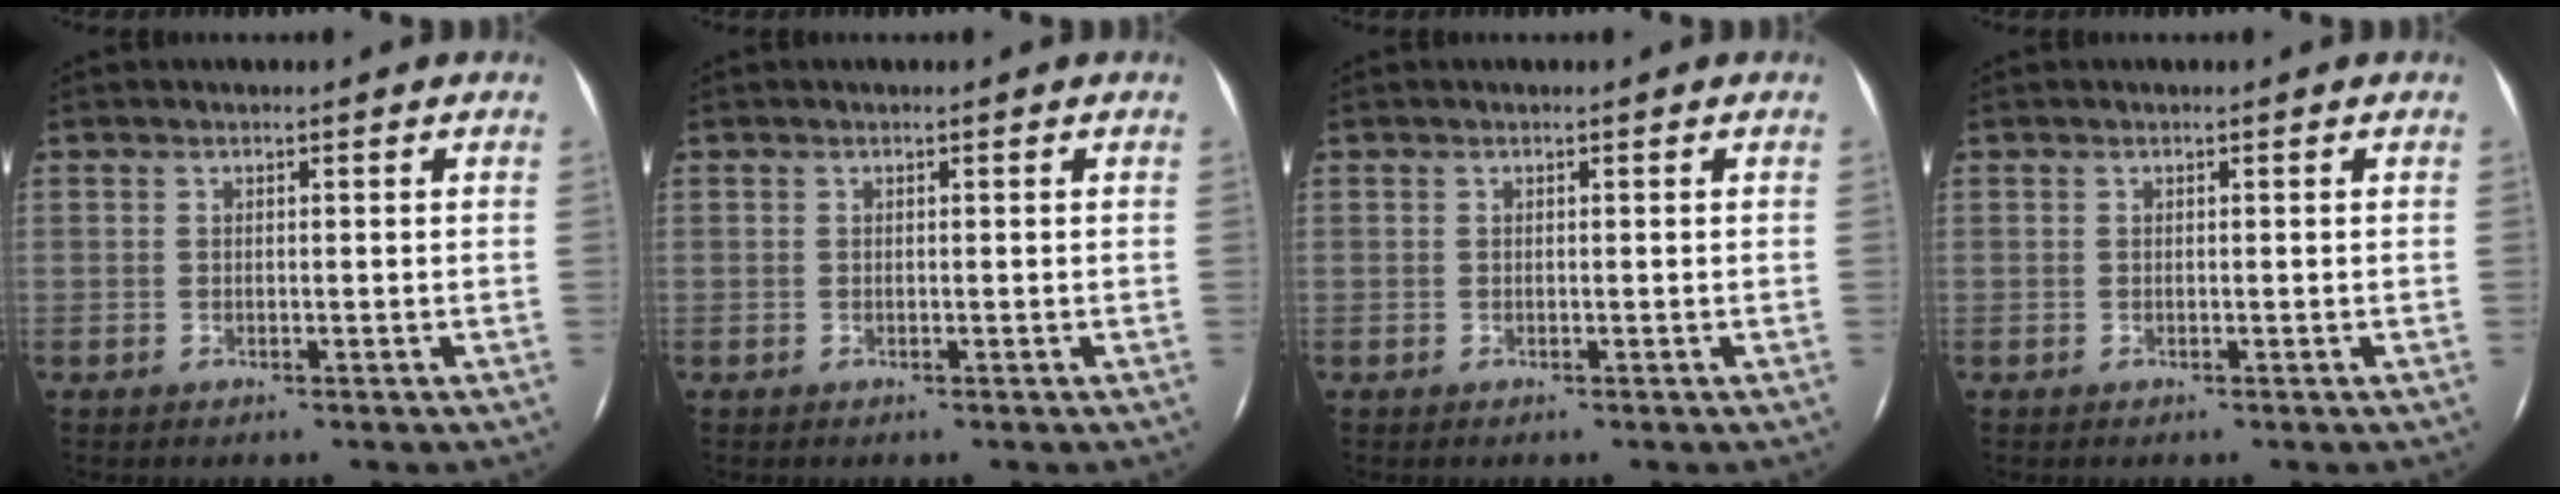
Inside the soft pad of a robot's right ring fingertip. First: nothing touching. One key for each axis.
{"total": 0.0}
{"total": 0.0}
{"total": 0.0}